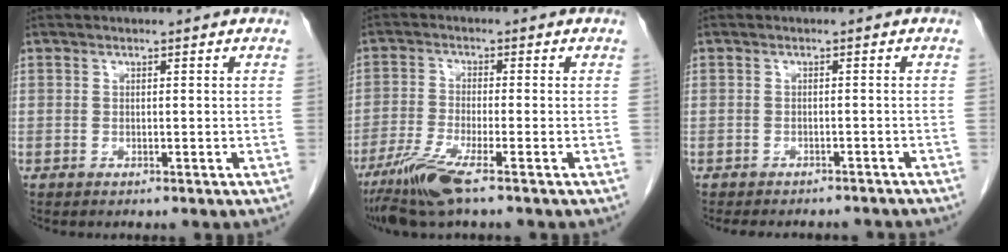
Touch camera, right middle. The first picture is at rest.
{"total": 7.3, "force": [-4.6, 0.1, 5.6], "torque": [-0.118, -0.021, -0.091]}
{"total": 9.5, "force": [-8.6, 2.6, 3.1], "torque": [-0.044, 0.002, -0.096]}